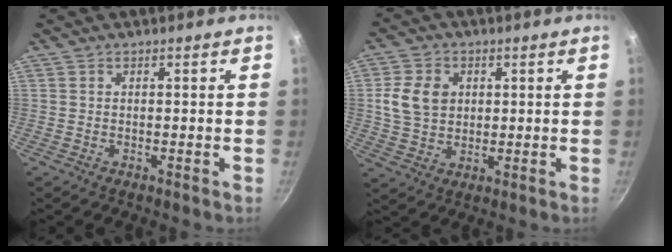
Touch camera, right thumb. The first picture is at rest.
{"total": 8.7, "force": [1.7, 6.8, 5.2], "torque": [-0.084, 0.001, 0.035]}